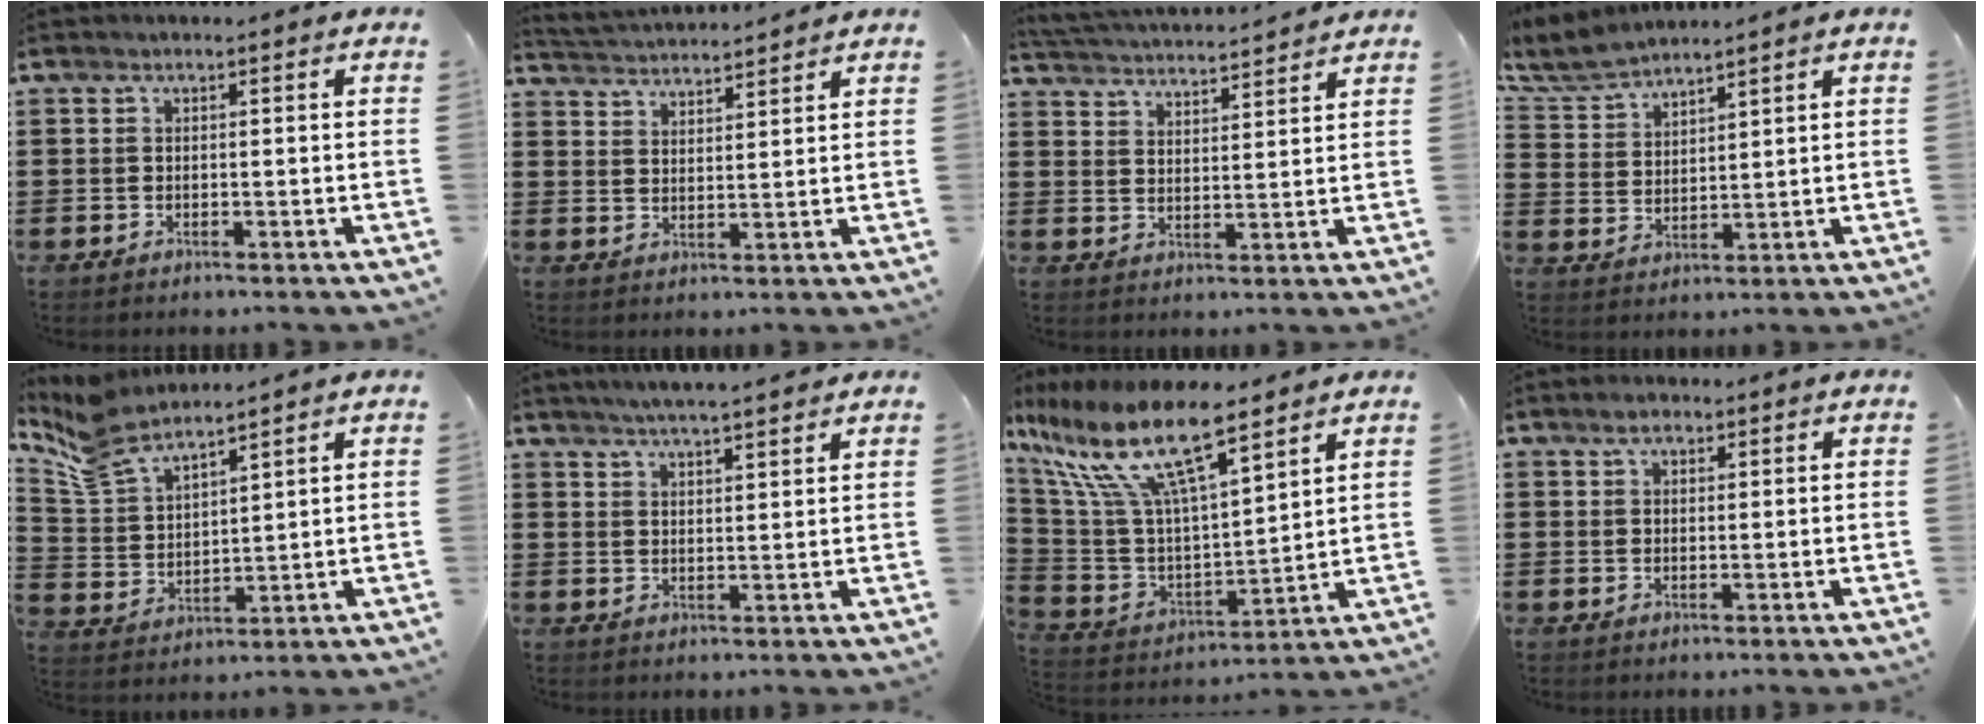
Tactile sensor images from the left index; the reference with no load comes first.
{"total": 2.9, "force": [2.8, -0.3, -0.4], "torque": [-0.005, -0.015, 0.049]}
{"total": 3.5, "force": [3.4, -0.3, 0.0], "torque": [-0.018, -0.026, 0.057]}
{"total": 5.0, "force": [4.7, 1.1, 1.4], "torque": [-0.048, -0.014, 0.085]}
{"total": 7.3, "force": [6.6, 1.5, 2.6], "torque": [-0.077, -0.024, 0.124]}
{"total": 3.2, "force": [3.0, -0.3, 0.9], "torque": [-0.026, -0.006, 0.054]}
{"total": 15.0, "force": [9.2, 4.5, 11.0], "torque": [-0.253, -0.049, 0.155]}
{"total": 2.1, "force": [1.3, 1.1, 1.2], "torque": [-0.019, 0.002, 0.023]}